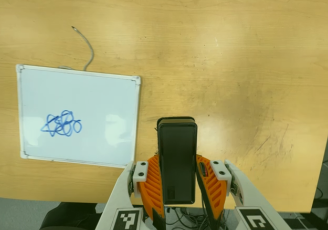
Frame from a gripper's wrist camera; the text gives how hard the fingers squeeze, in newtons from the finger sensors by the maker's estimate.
{"total": 3.9, "left": 2.4, "right": 5.4}